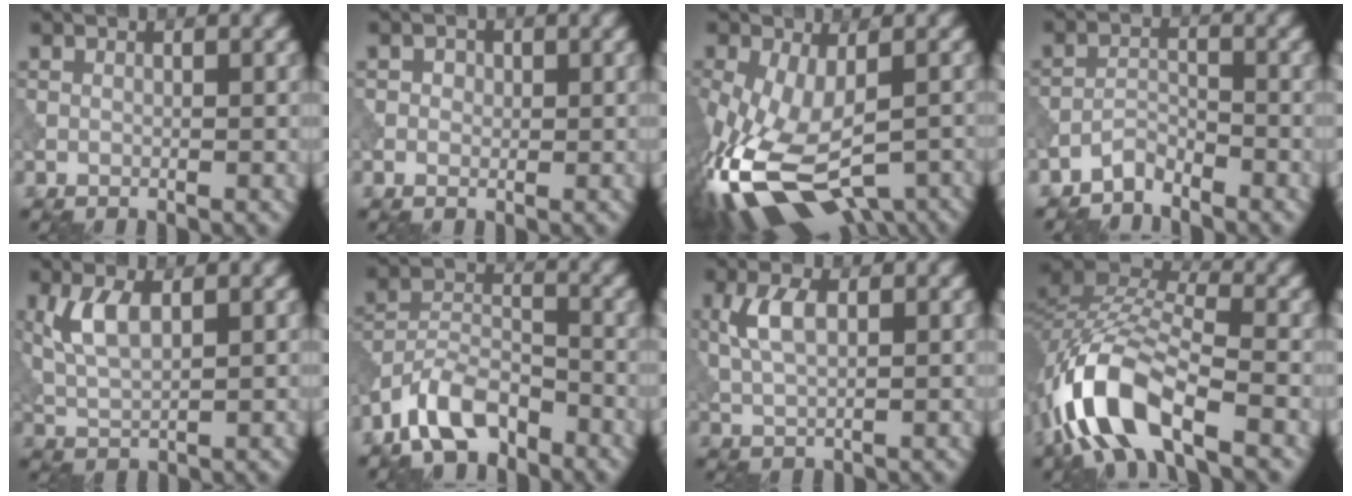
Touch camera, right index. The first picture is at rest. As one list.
[{"total": 1.3, "force": [0.2, 1.2, 0.6], "torque": [-0.006, 0.000, -0.004]}, {"total": 14.2, "force": [-5.5, 7.2, 11.0], "torque": [-0.247, -0.052, -0.073]}, {"total": 2.1, "force": [-2.0, 0.5, 0.4], "torque": [-0.007, 0.011, -0.043]}, {"total": 3.9, "force": [1.2, 1.7, 3.2], "torque": [-0.076, 0.005, 0.027]}, {"total": 6.1, "force": [-4.6, 2.6, 3.0], "torque": [-0.050, 0.005, -0.096]}, {"total": 3.6, "force": [0.8, 1.7, 3.0], "torque": [-0.073, 0.006, 0.017]}, {"total": 10.7, "force": [-5.7, 4.2, 8.1], "torque": [-0.165, 0.010, -0.117]}]